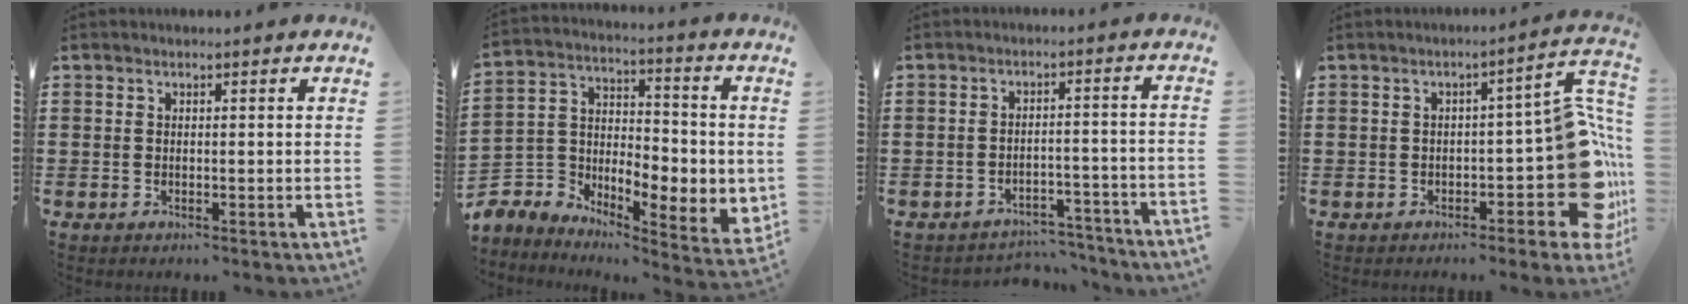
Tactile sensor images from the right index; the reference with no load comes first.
{"total": 5.2, "force": [-2.1, 3.9, 2.7], "torque": [-0.083, -0.029, -0.041]}
{"total": 4.0, "force": [-3.8, 0.2, 1.0], "torque": [-0.021, -0.002, -0.077]}
{"total": 13.8, "force": [-1.3, 6.1, 12.3], "torque": [-0.148, -0.005, -0.016]}